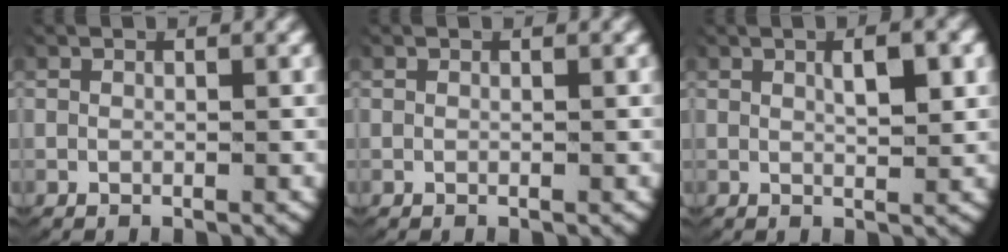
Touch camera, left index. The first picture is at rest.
{"total": 0.0}
{"total": 2.6, "force": [0.8, 0.7, 2.4], "torque": [-0.034, 0.000, 0.016]}